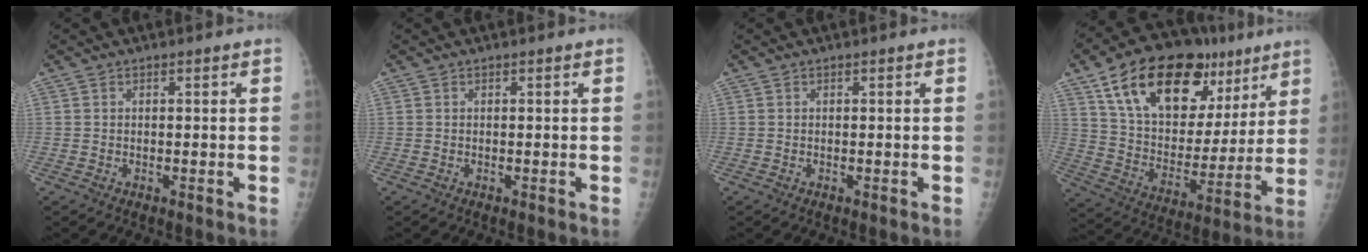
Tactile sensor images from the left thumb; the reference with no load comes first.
{"total": 0.0}
{"total": 0.0}
{"total": 26.6, "force": [14.1, 14.8, 17.0], "torque": [-0.233, -0.017, 0.239]}